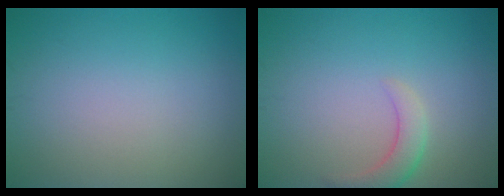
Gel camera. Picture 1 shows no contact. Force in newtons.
{"total": 2.4, "press": 2.4, "slide": 0.2}